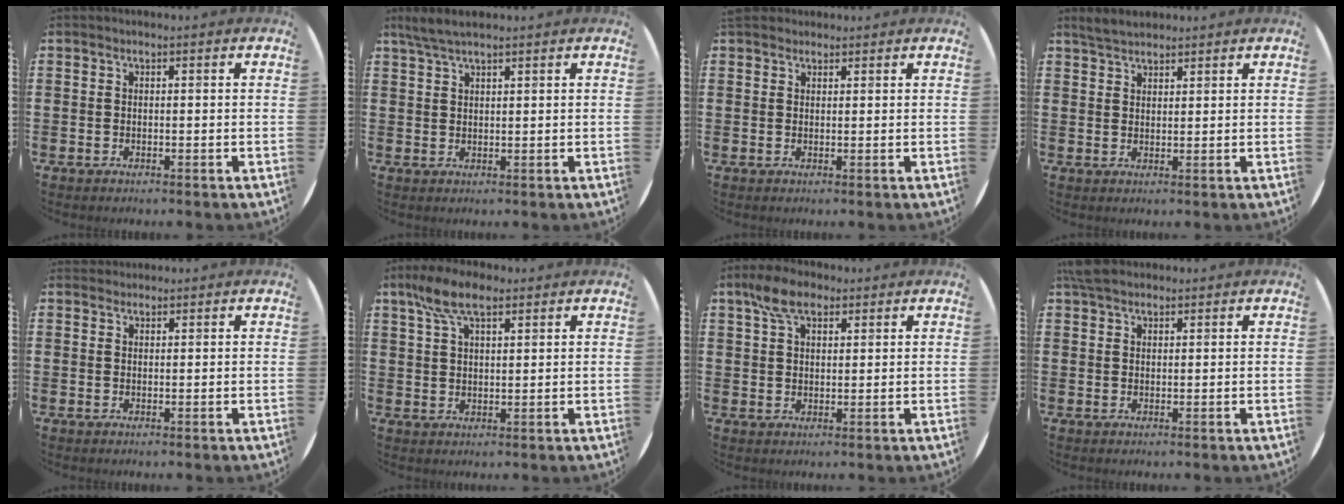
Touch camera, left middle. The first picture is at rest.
{"total": 3.0, "force": [2.4, 0.4, 1.7], "torque": [-0.037, 0.005, 0.045]}
{"total": 1.4, "force": [1.3, 0.6, 0.1], "torque": [-0.004, 0.005, 0.026]}
{"total": 3.1, "force": [2.9, 0.9, 0.8], "torque": [-0.022, -0.001, 0.056]}
{"total": 0.9, "force": [0.9, 0.2, -0.1], "torque": [0.001, 0.002, 0.017]}
{"total": 6.9, "force": [4.6, 2.6, 4.4], "torque": [-0.096, 0.005, 0.084]}
{"total": 5.8, "force": [3.9, 2.9, 3.0], "torque": [-0.062, 0.006, 0.072]}
{"total": 2.7, "force": [2.3, 1.1, 1.0], "torque": [-0.026, 0.008, 0.044]}